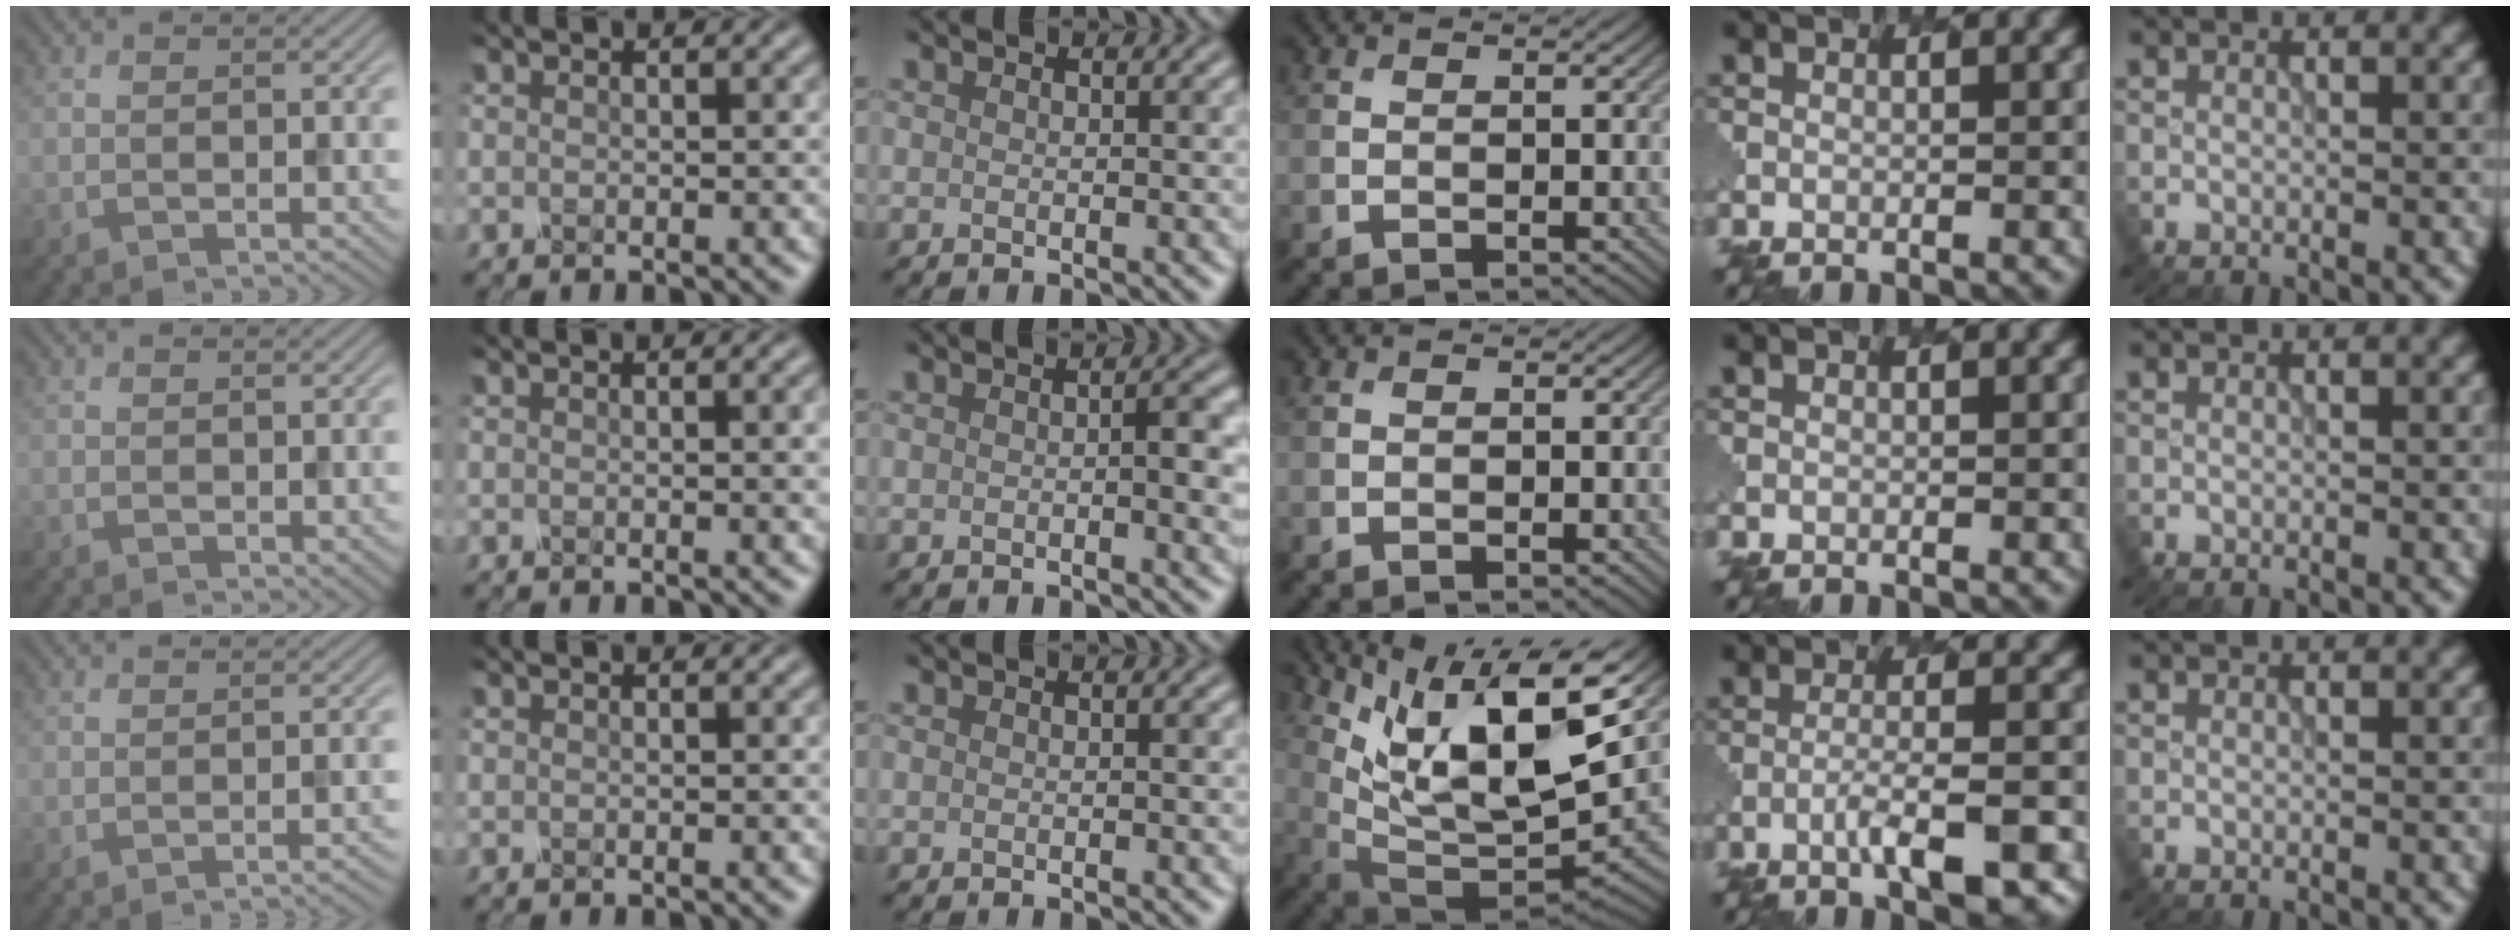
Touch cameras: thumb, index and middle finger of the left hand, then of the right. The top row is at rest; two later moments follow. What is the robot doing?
{"motion": "unscrew", "object": "spray bottle"}